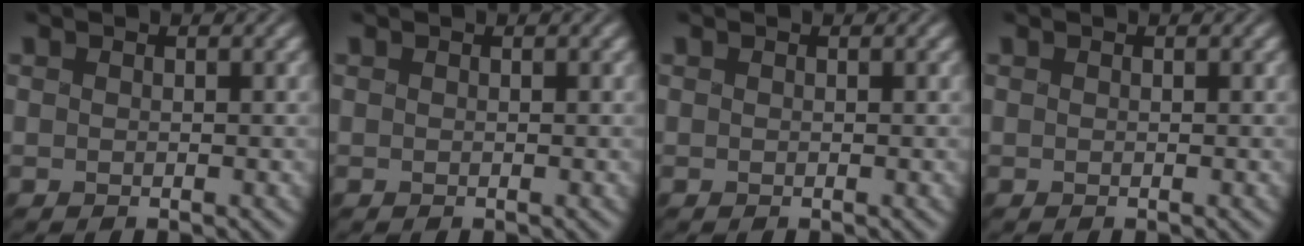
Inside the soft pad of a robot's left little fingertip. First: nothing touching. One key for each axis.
{"total": 0.0}
{"total": 0.0}
{"total": 0.0}